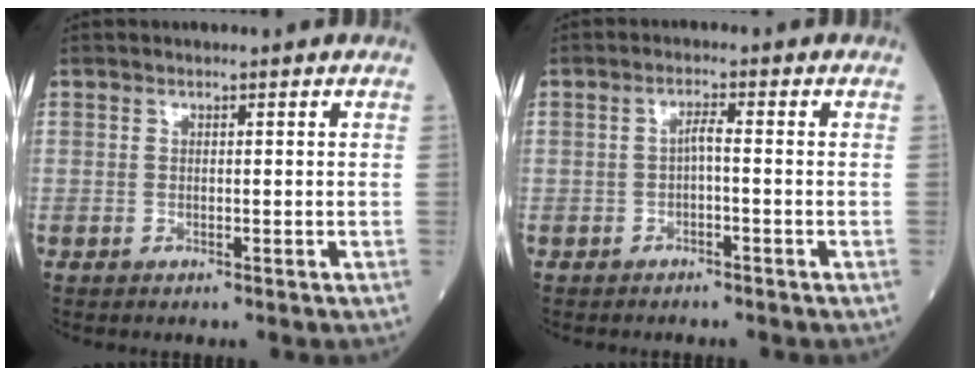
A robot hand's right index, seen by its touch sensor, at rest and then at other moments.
{"total": 1.7, "force": [-0.5, 0.2, 1.6], "torque": [-0.028, 0.004, -0.011]}